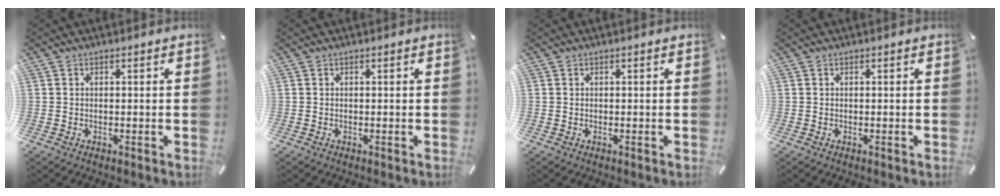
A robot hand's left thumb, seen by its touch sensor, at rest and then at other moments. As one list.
[{"total": 0.0}, {"total": 0.0}, {"total": 0.0}]